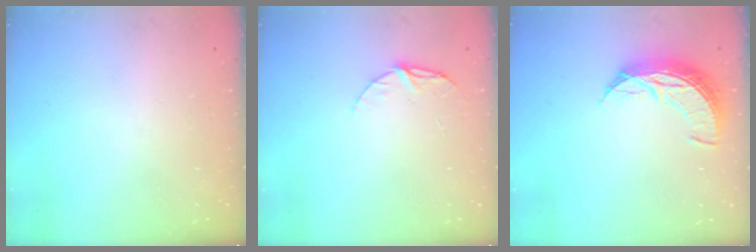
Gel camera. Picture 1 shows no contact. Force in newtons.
{"total": 7.6, "press": 7.6, "slide": 0.6}
{"total": 8.6, "press": 8.6, "slide": 0.8}